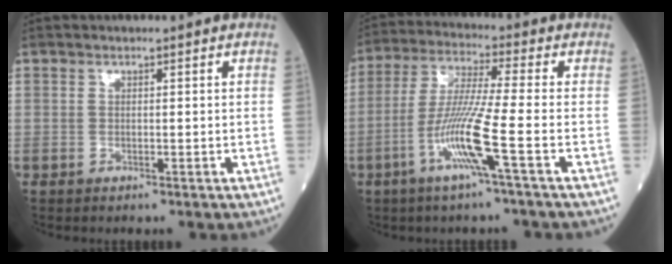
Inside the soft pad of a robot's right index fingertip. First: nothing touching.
{"total": 10.3, "force": [-3.9, -1.2, 9.4], "torque": [-0.193, -0.011, -0.081]}